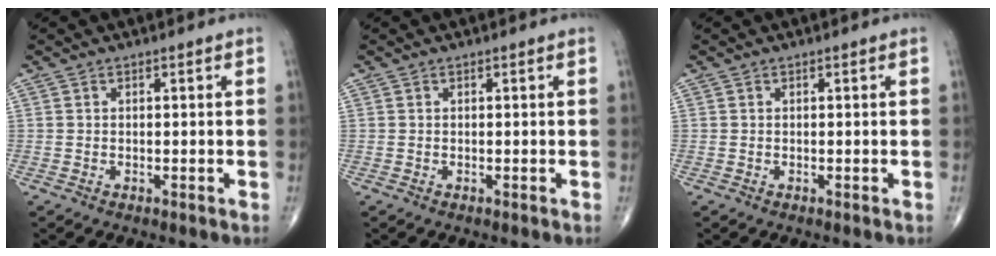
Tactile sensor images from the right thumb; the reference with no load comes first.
{"total": 0.0}
{"total": 0.0}